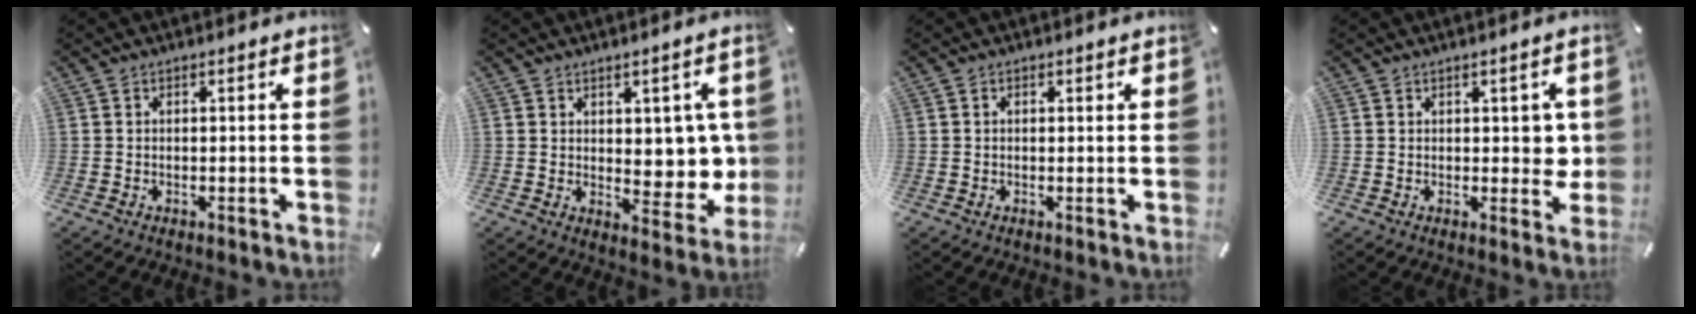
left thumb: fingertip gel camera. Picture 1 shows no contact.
{"total": 8.9, "force": [2.1, 6.1, 6.1], "torque": [-0.059, -0.016, 0.042]}
{"total": 0.7, "force": [0.1, 0.4, 0.5], "torque": [-0.011, 0.002, 0.002]}
{"total": 4.7, "force": [0.8, 3.2, 3.3], "torque": [-0.023, -0.006, 0.009]}